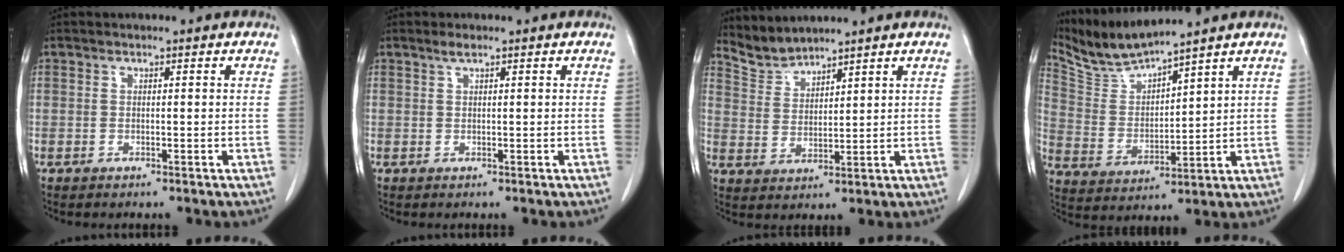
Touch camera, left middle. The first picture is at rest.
{"total": 1.0, "force": [0.7, 0.0, 0.7], "torque": [-0.017, 0.001, 0.015]}
{"total": 4.5, "force": [4.4, 0.0, -0.5], "torque": [0.003, 0.002, 0.099]}
{"total": 8.1, "force": [7.8, -0.7, 2.0], "torque": [-0.061, -0.003, 0.172]}